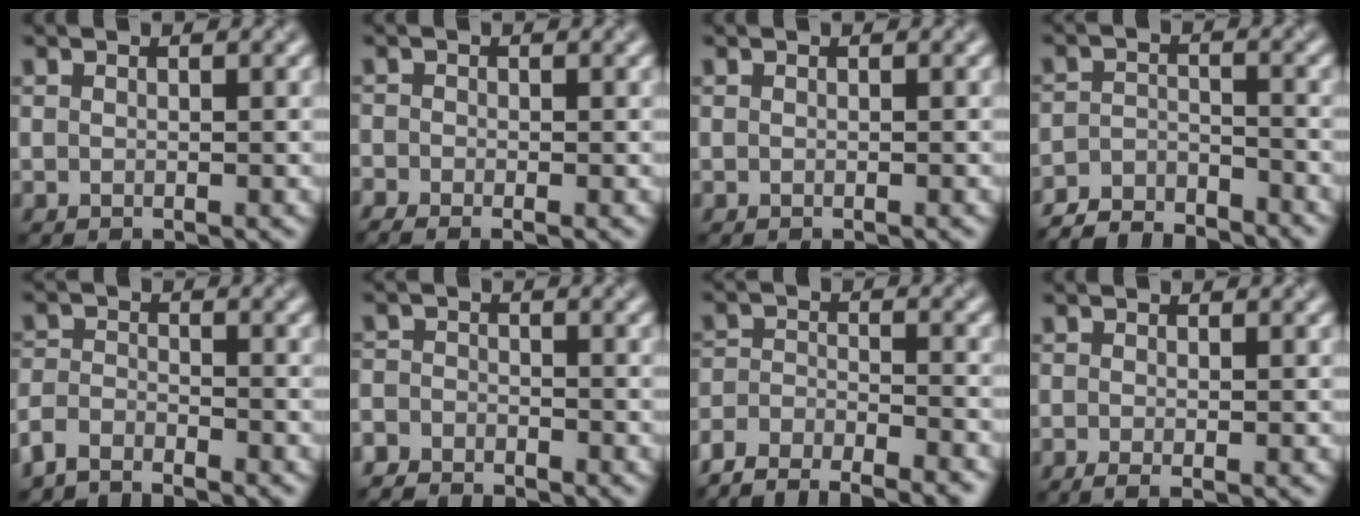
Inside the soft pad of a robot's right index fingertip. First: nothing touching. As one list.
[{"total": 1.6, "force": [-1.2, 0.5, 0.8], "torque": [-0.020, -0.006, -0.025]}, {"total": 0.0}, {"total": 4.8, "force": [-4.6, 0.8, 0.8], "torque": [-0.016, -0.002, -0.092]}, {"total": 3.3, "force": [-3.1, 0.8, 0.7], "torque": [-0.020, -0.002, -0.072]}, {"total": 3.4, "force": [-3.2, 0.8, 0.4], "torque": [-0.006, -0.005, -0.070]}, {"total": 7.4, "force": [-6.9, 1.6, 2.1], "torque": [-0.039, -0.013, -0.117]}, {"total": 1.2, "force": [-0.4, 0.2, 1.1], "torque": [-0.024, -0.003, -0.009]}]